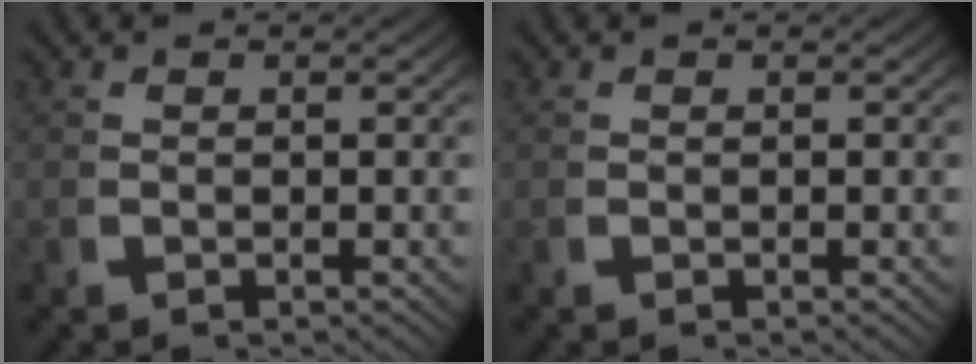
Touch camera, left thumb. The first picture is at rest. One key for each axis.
{"total": 0.0}